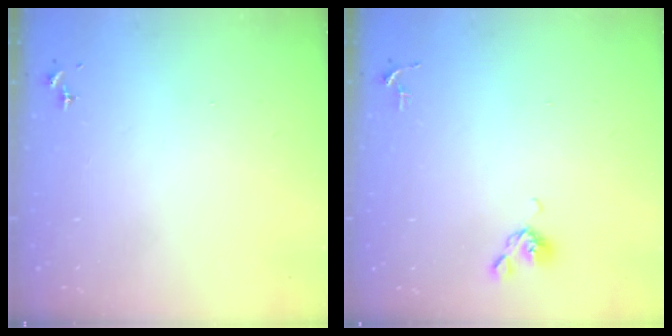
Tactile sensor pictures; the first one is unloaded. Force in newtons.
{"total": 4.4, "press": 4.3, "slide": 0.9}